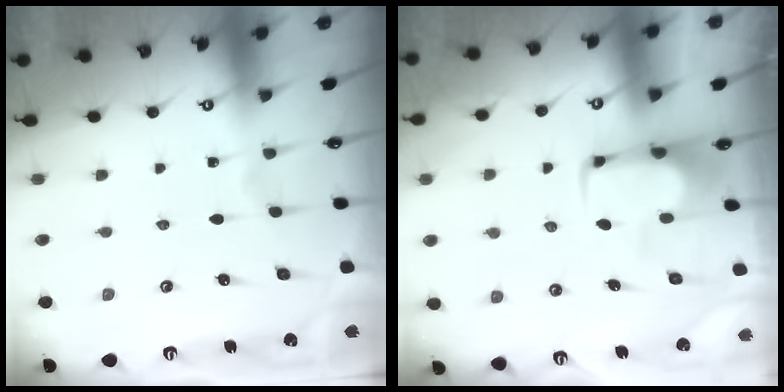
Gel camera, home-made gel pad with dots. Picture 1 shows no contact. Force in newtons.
{"total": 2.0, "press": 1.9, "slide": 0.4}